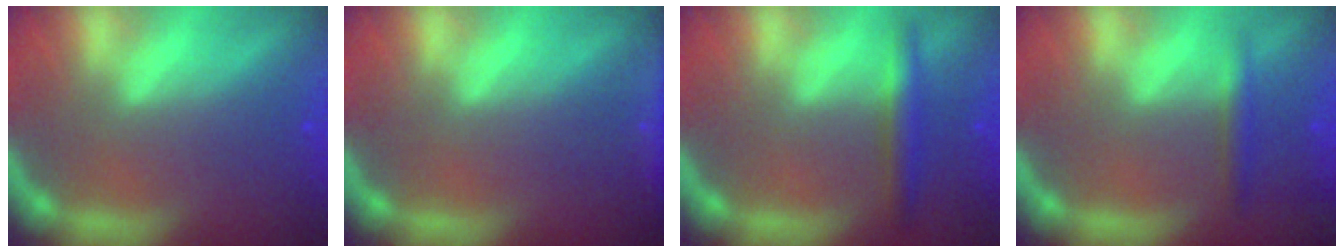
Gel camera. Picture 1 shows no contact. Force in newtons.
{"total": 2.4}
{"total": 3.0}
{"total": 1.9}